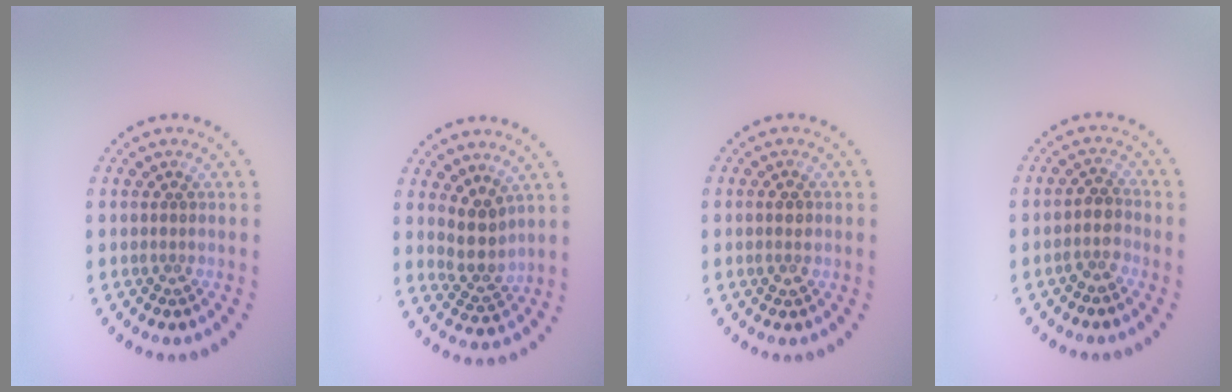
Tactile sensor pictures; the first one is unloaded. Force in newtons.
{"total": 2.8, "press": 2.3, "slide": 1.6}
{"total": 1.6, "press": 1.6, "slide": 0.1}
{"total": 1.8, "press": 1.6, "slide": 0.9}